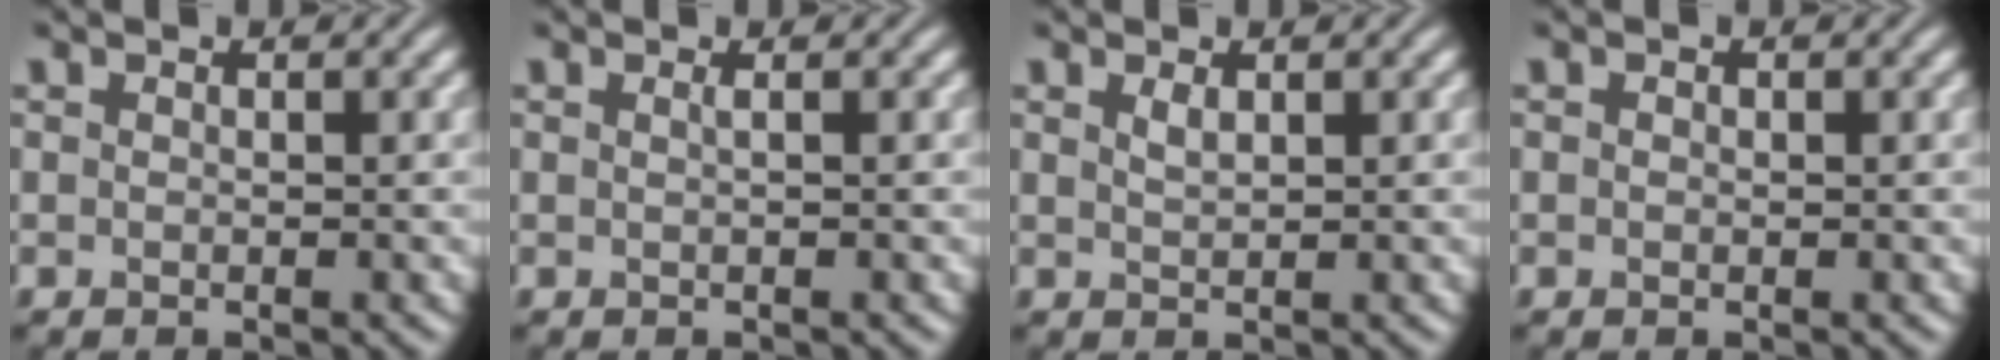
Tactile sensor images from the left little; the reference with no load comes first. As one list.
[{"total": 0.7, "force": [0.2, 0.3, 0.6], "torque": [-0.007, 0.002, -0.002]}, {"total": 0.9, "force": [0.6, 0.3, 0.7], "torque": [-0.017, 0.000, 0.013]}, {"total": 0.0}]